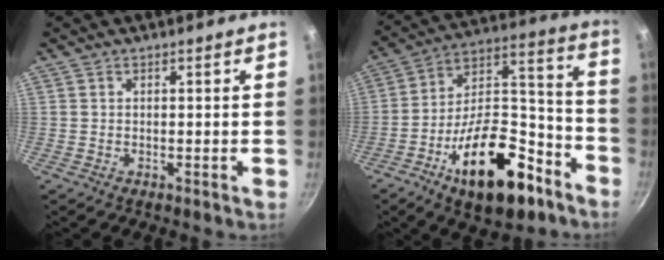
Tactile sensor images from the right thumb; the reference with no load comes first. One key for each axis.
{"total": 23.8, "fx": -12.4, "fy": 11.4, "fz": 16.8, "tx": -0.219, "ty": 0.095, "tz": -0.188}